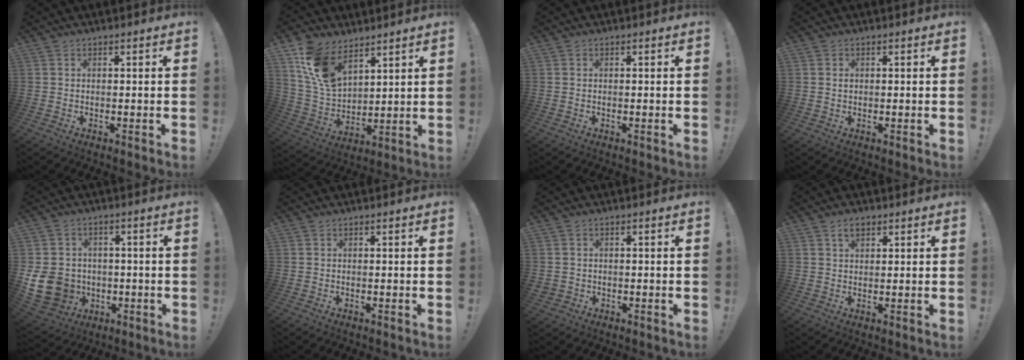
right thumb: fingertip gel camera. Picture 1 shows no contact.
{"total": 14.1, "force": [9.0, 8.0, 7.3], "torque": [-0.155, -0.045, 0.178]}
{"total": 0.0}
{"total": 0.6, "force": [0.2, 0.6, 0.1], "torque": [0.004, 0.001, 0.002]}
{"total": 13.0, "force": [-2.1, 11.3, 6.1], "torque": [-0.144, 0.007, -0.032]}
{"total": 0.0}
{"total": 1.8, "force": [-0.1, 1.7, 0.6], "torque": [-0.019, 0.005, 0.001]}
{"total": 3.1, "force": [1.7, 1.8, 1.9], "torque": [-0.023, -0.002, 0.027]}